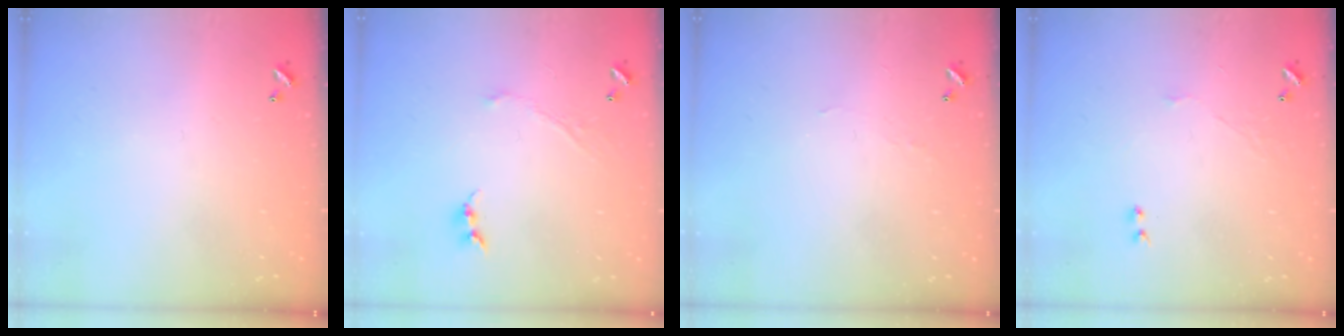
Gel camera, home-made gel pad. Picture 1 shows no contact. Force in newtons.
{"total": 1.0, "press": 0.9, "slide": 0.4}
{"total": 1.2, "press": 1.1, "slide": 0.3}
{"total": 2.4, "press": 2.3, "slide": 0.6}